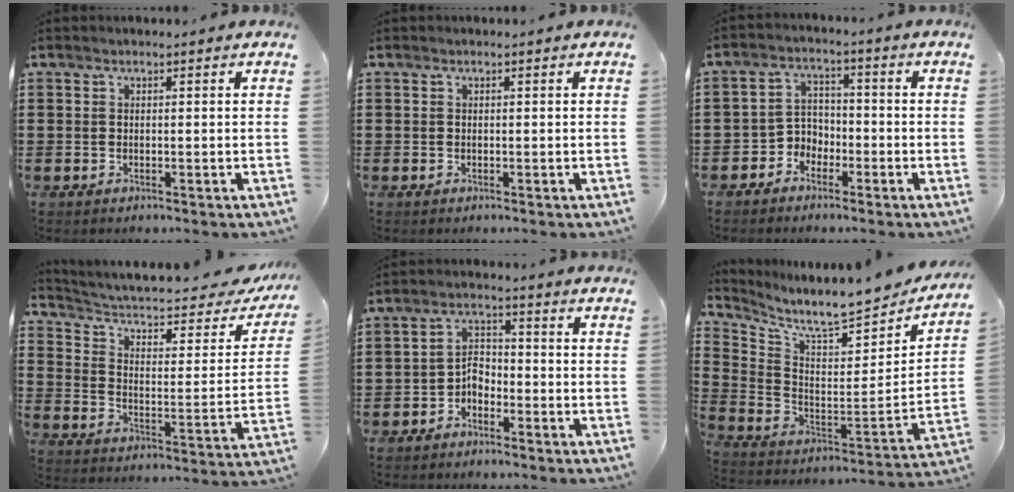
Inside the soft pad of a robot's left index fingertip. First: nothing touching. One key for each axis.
{"total": 0.0}
{"total": 3.8, "fx": -2.9, "fy": 2.4, "fz": 0.6, "tx": -0.023, "ty": 0.009, "tz": -0.062}
{"total": 6.3, "fx": 4.8, "fy": 2.1, "fz": 3.5, "tx": -0.083, "ty": -0.036, "tz": 0.077}
{"total": 3.1, "fx": -2.5, "fy": 1.5, "fz": 1.0, "tx": -0.023, "ty": 0.007, "tz": -0.054}
{"total": 7.3, "fx": 6.8, "fy": 0.0, "fz": 2.8, "tx": -0.081, "ty": -0.070, "tz": 0.107}